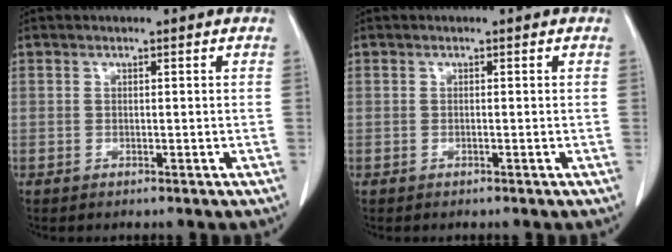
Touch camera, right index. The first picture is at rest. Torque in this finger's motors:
{"motor_torque": [0.17, -0.05, 0.02, 0.01]}